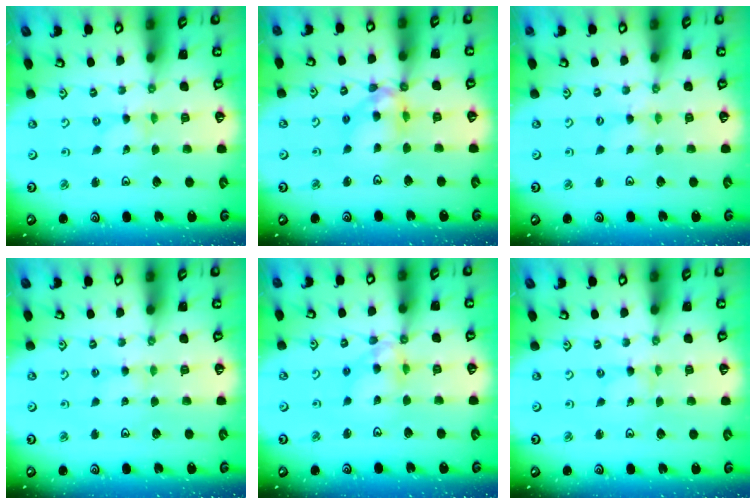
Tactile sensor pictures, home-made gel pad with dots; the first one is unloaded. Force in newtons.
{"total": 11.8, "press": 11.8, "slide": 0.9}
{"total": 0.0}
{"total": 2.5, "press": 2.5, "slide": 0.2}
{"total": 9.6, "press": 9.6, "slide": 1.0}
{"total": 0.0}